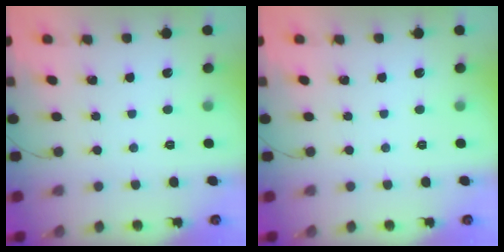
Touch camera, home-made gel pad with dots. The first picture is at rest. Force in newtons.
{"total": 0.0}